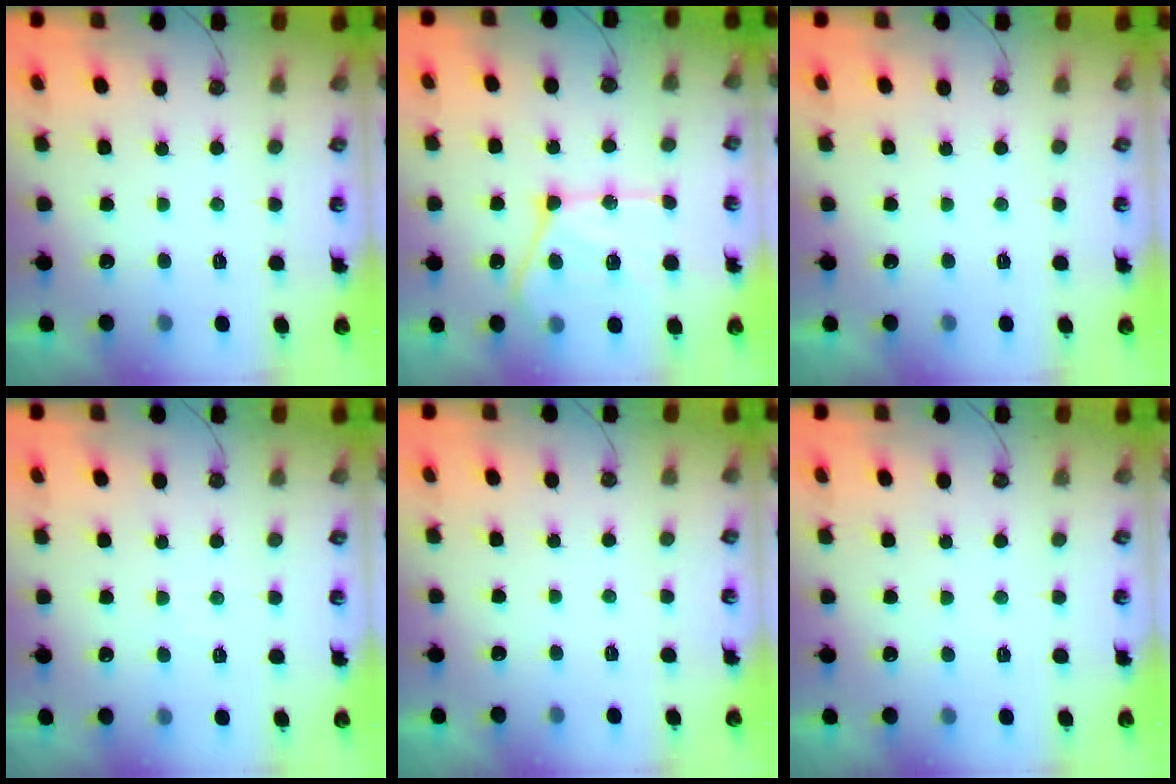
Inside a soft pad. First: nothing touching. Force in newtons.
{"total": 19.4, "press": 19.4, "slide": 1.6}
{"total": 0.0}
{"total": 2.4, "press": 2.4, "slide": 0.4}
{"total": 0.0}
{"total": 2.7, "press": 2.7, "slide": 0.5}